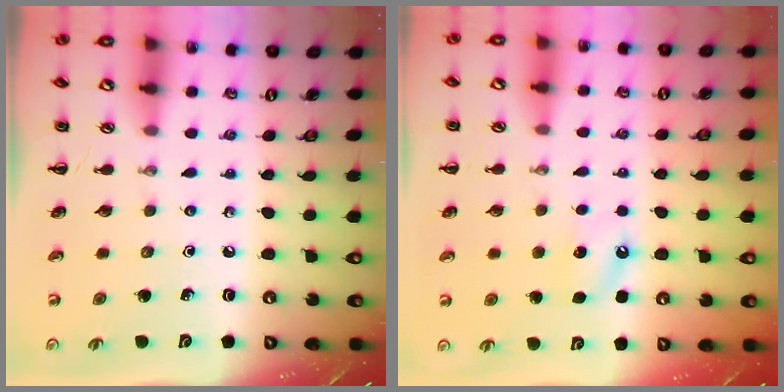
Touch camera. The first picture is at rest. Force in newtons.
{"total": 6.9, "press": 6.7, "slide": 1.8}